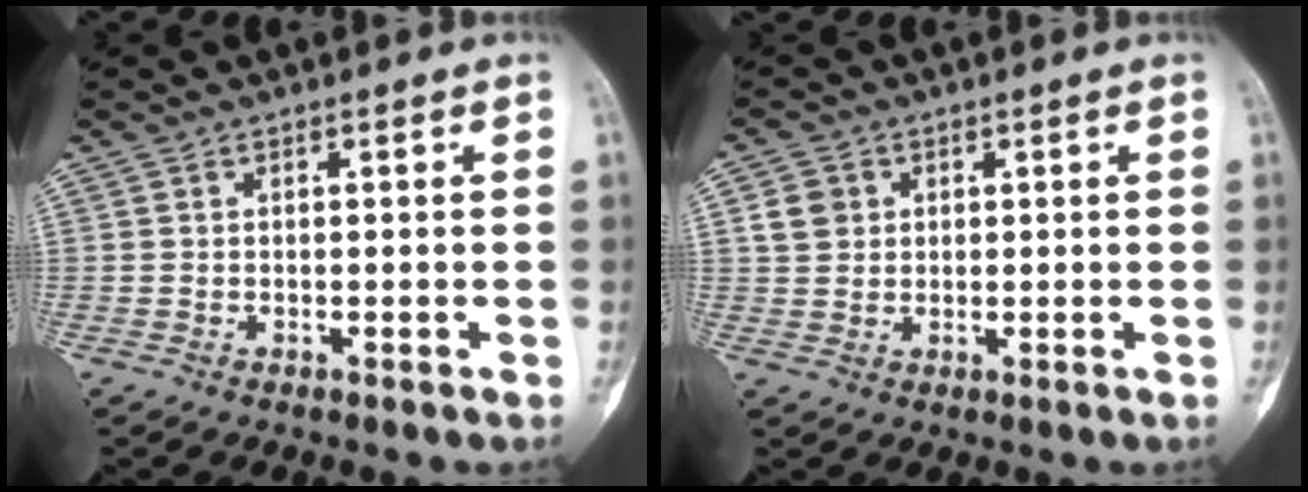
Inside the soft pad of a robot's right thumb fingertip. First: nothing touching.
{"total": 4.2, "force": [1.3, 3.6, 1.7], "torque": [-0.014, 0.000, 0.025]}